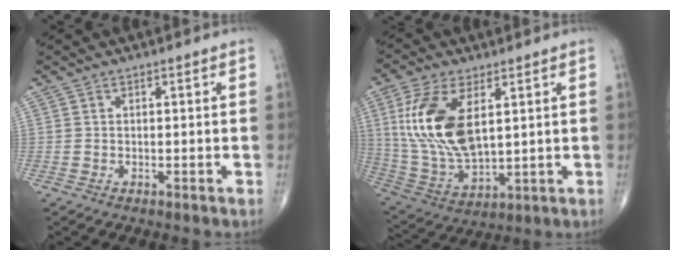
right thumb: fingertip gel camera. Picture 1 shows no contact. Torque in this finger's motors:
{"motor_torque": [-0.40, 1.56, 1.41, 0.59, 0.19]}